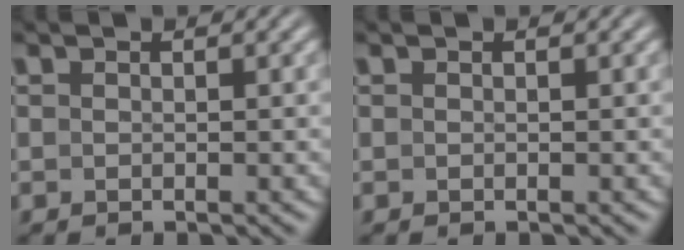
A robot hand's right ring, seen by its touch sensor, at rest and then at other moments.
{"total": 0.0}